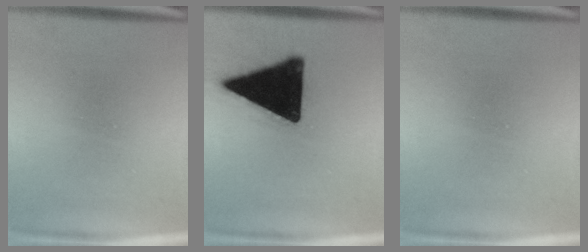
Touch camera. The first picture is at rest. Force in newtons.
{"total": 19.8}
{"total": 0.0}